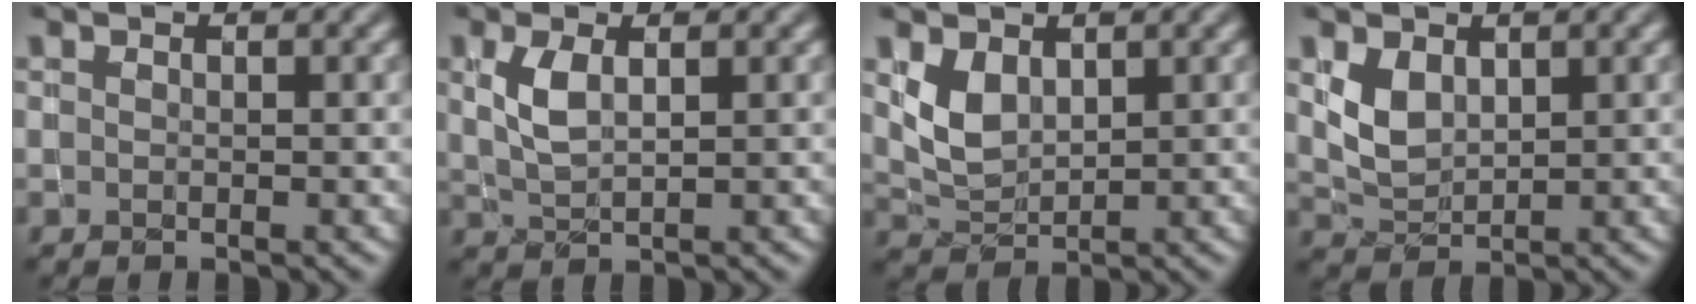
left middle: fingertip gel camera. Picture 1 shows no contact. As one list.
[{"total": 2.6, "force": [0.6, 1.2, 2.2], "torque": [-0.055, 0.002, 0.017]}, {"total": 2.7, "force": [1.1, 1.8, 1.7], "torque": [-0.041, -0.005, 0.028]}, {"total": 2.5, "force": [0.9, 1.8, 1.6], "torque": [-0.040, -0.005, 0.026]}]